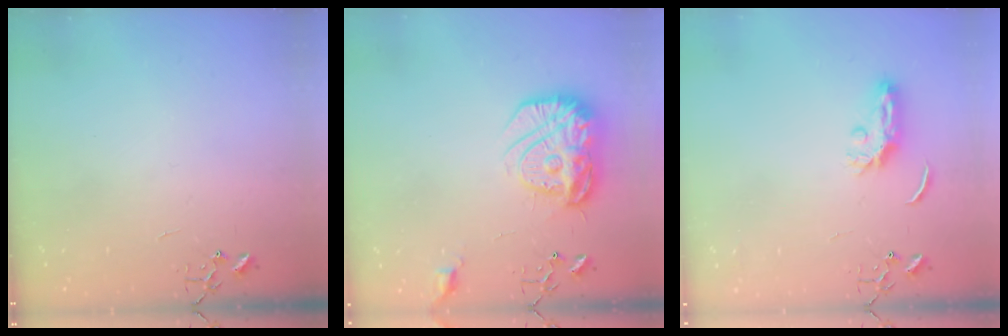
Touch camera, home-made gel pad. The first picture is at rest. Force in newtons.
{"total": 17.7, "press": 17.6, "slide": 1.4}
{"total": 5.6, "press": 5.6, "slide": 0.5}